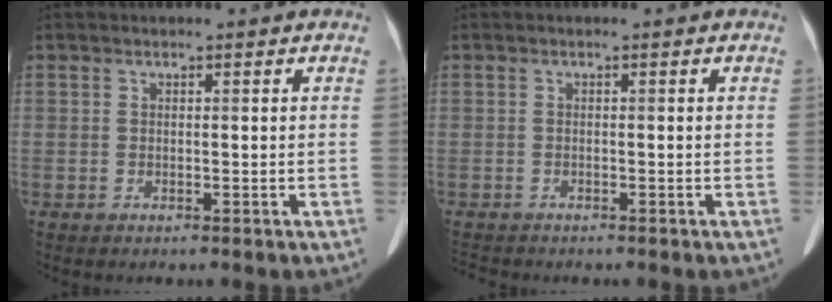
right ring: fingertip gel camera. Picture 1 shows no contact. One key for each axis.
{"total": 1.4, "fx": -1.3, "fy": 0.2, "fz": 0.1, "tx": -0.004, "ty": -0.006, "tz": -0.021}